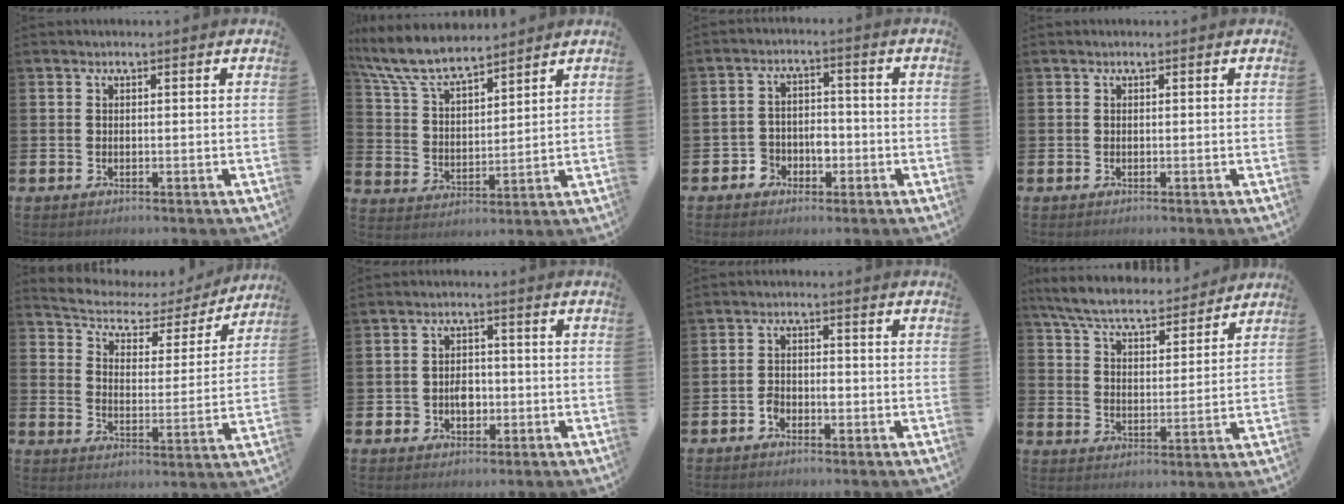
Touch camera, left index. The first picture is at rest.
{"total": 8.5, "force": [7.7, 1.8, 2.9], "torque": [-0.094, -0.038, 0.141]}
{"total": 3.5, "force": [-1.9, 2.8, 1.0], "torque": [-0.037, 0.009, -0.043]}
{"total": 0.0}
{"total": 4.7, "force": [4.1, 2.0, 1.0], "torque": [-0.053, -0.033, 0.062]}
{"total": 3.2, "force": [-0.9, 2.6, 1.7], "torque": [-0.028, 0.002, -0.022]}
{"total": 2.0, "force": [-1.0, 1.3, 1.1], "torque": [-0.021, 0.004, -0.022]}
{"total": 7.2, "force": [6.7, 1.2, 2.2], "torque": [-0.078, -0.042, 0.118]}